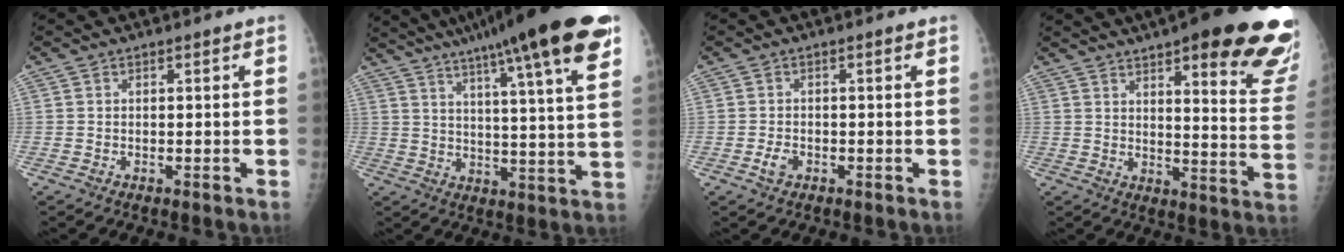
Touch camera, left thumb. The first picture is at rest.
{"total": 23.8, "force": [15.6, 2.2, 17.9], "torque": [-0.261, -0.035, 0.214]}
{"total": 1.9, "force": [-0.8, 1.2, 1.2], "torque": [-0.024, 0.003, -0.014]}
{"total": 26.2, "force": [16.4, 5.8, 19.5], "torque": [-0.202, -0.062, 0.205]}